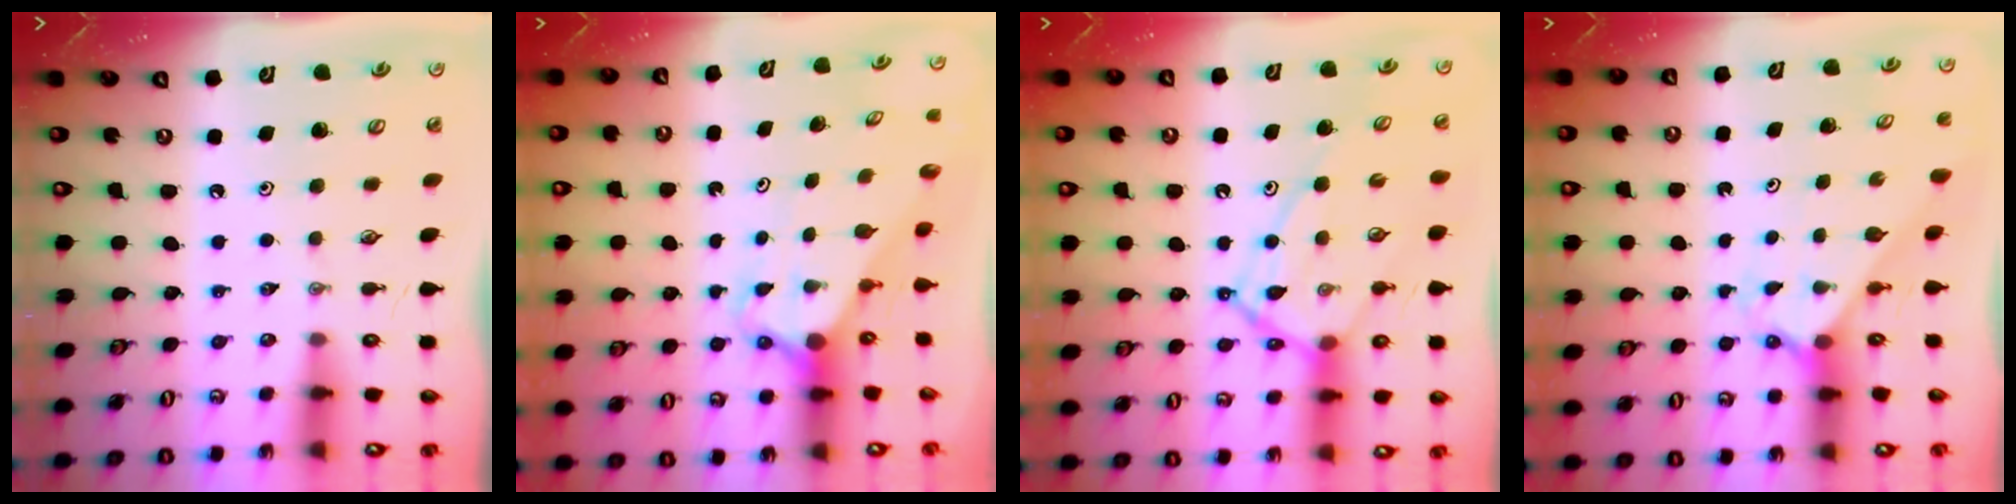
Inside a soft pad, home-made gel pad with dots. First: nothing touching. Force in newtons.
{"total": 2.9, "press": 2.9, "slide": 0.3}
{"total": 13.2, "press": 13.2, "slide": 0.8}
{"total": 2.3, "press": 2.3, "slide": 0.2}